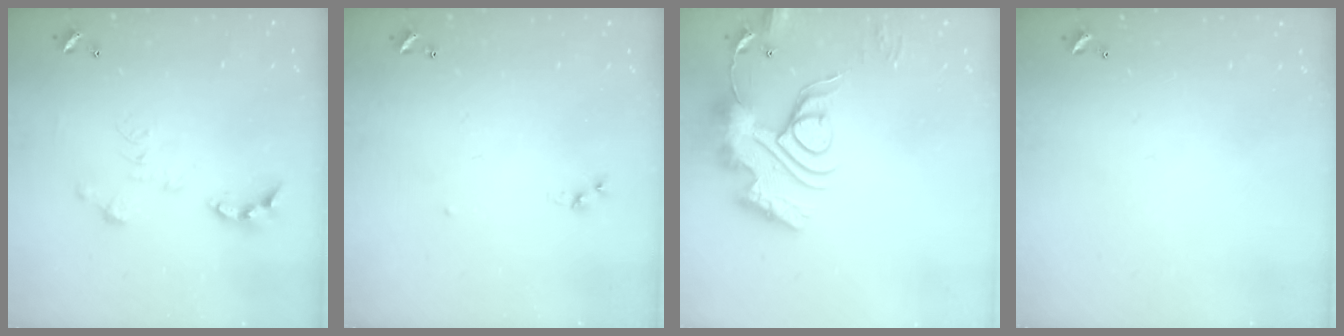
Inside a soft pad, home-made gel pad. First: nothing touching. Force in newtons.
{"total": 6.0, "press": 6.0, "slide": 0.7}
{"total": 18.4, "press": 18.3, "slide": 1.8}
{"total": 0.0}